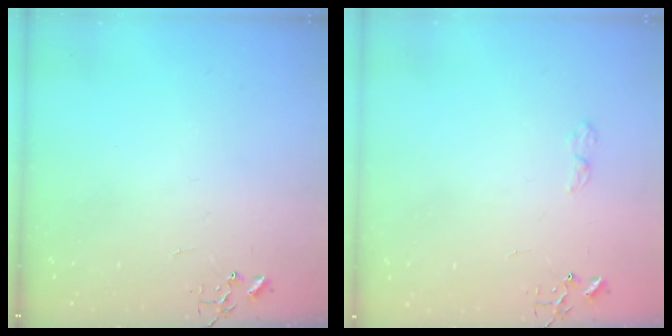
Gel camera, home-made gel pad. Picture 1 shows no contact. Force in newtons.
{"total": 4.4, "press": 4.3, "slide": 0.7}